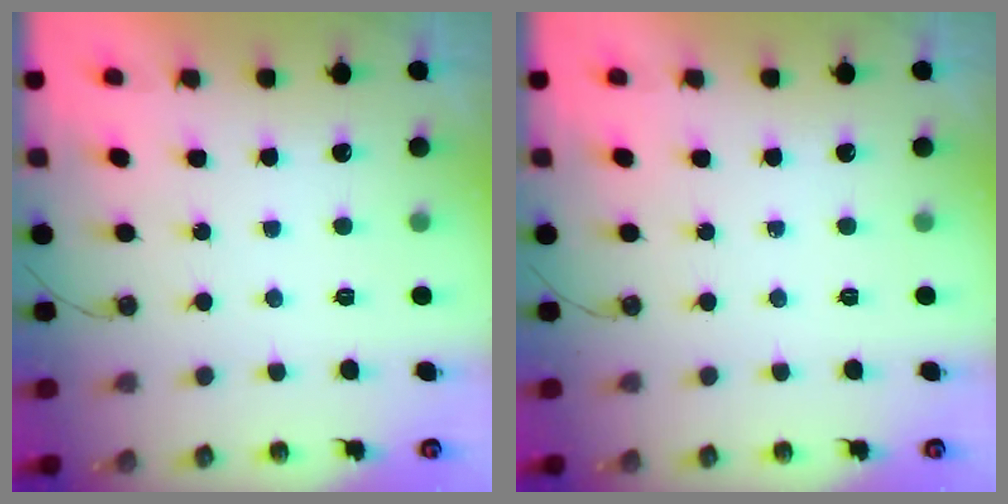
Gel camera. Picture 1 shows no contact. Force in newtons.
{"total": 0.0}